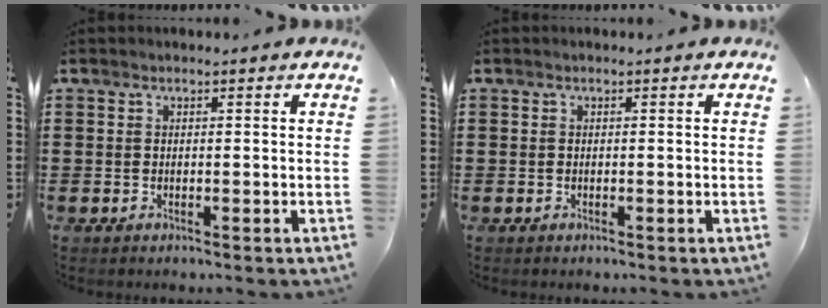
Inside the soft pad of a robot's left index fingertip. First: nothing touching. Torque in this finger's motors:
{"motor_torque": [-0.05, -0.05, 0.00, 0.00]}